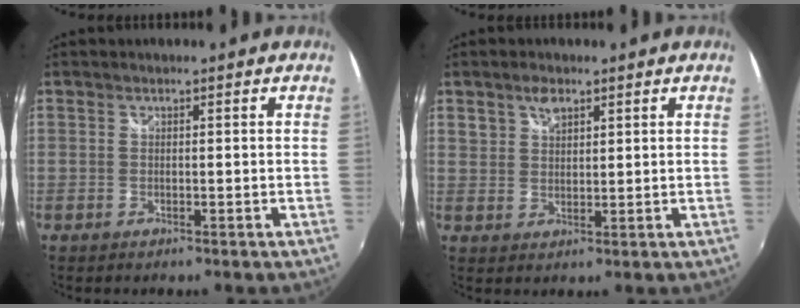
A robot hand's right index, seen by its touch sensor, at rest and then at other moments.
{"total": 3.7, "force": [2.4, 2.2, 1.8], "torque": [-0.027, 0.006, 0.044]}